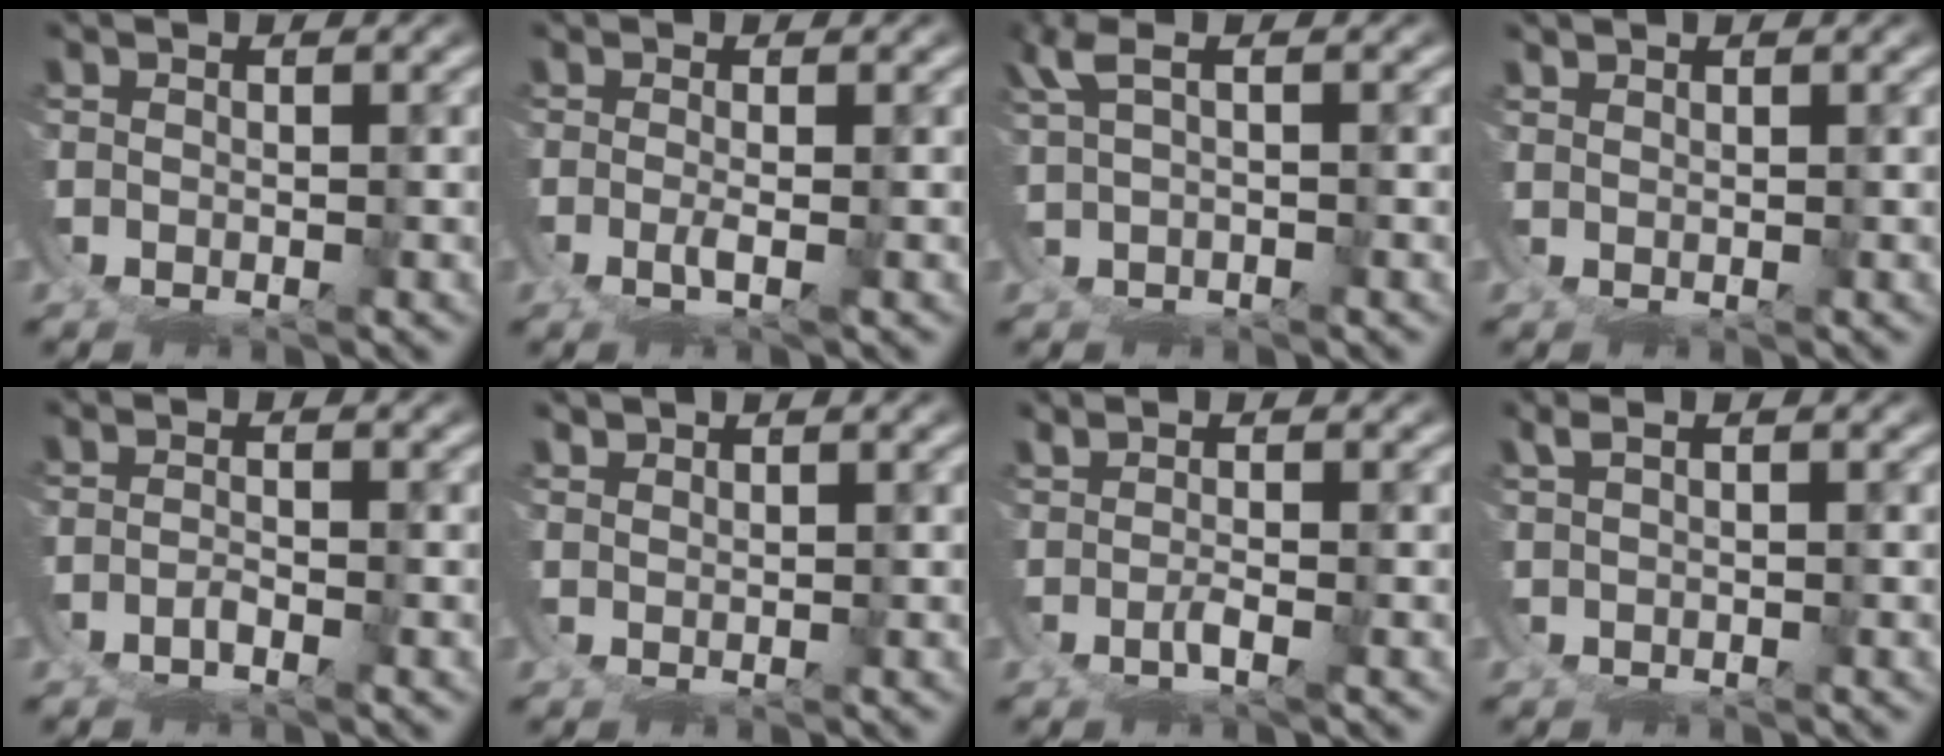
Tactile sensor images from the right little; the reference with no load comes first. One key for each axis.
{"total": 2.1, "fx": 0.6, "fy": -1.6, "fz": 1.2, "tx": -0.021, "ty": -0.007, "tz": 0.016}
{"total": 2.9, "fx": 2.1, "fy": 1.3, "fz": 1.5, "tx": -0.025, "ty": 0.017, "tz": 0.029}
{"total": 1.8, "fx": 1.4, "fy": -1.0, "fz": -0.6, "tx": 0.019, "ty": 0.006, "tz": 0.024}
{"total": 2.6, "fx": -2.0, "fy": 1.4, "fz": 0.9, "tx": -0.025, "ty": -0.019, "tz": -0.024}
{"total": 2.7, "fx": 2.0, "fy": -1.5, "fz": -0.9, "tx": 0.024, "ty": 0.002, "tz": 0.038}
{"total": 2.1, "fx": 1.1, "fy": -1.0, "fz": 1.5, "tx": -0.013, "ty": 0.007, "tz": 0.017}
{"total": 1.5, "fx": 1.4, "fy": -0.5, "fz": 0.2, "tx": 0.002, "ty": 0.013, "tz": 0.021}